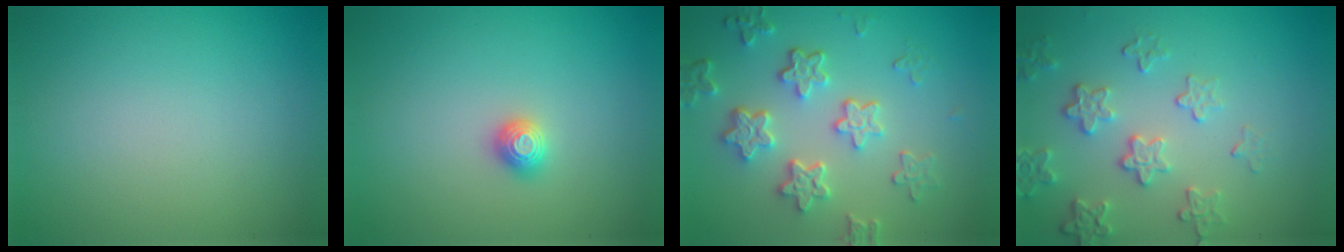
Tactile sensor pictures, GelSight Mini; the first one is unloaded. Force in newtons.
{"total": 1.1, "press": 1.1, "slide": 0.2}
{"total": 5.0, "press": 4.2, "slide": 2.7}
{"total": 3.4, "press": 2.8, "slide": 2.0}